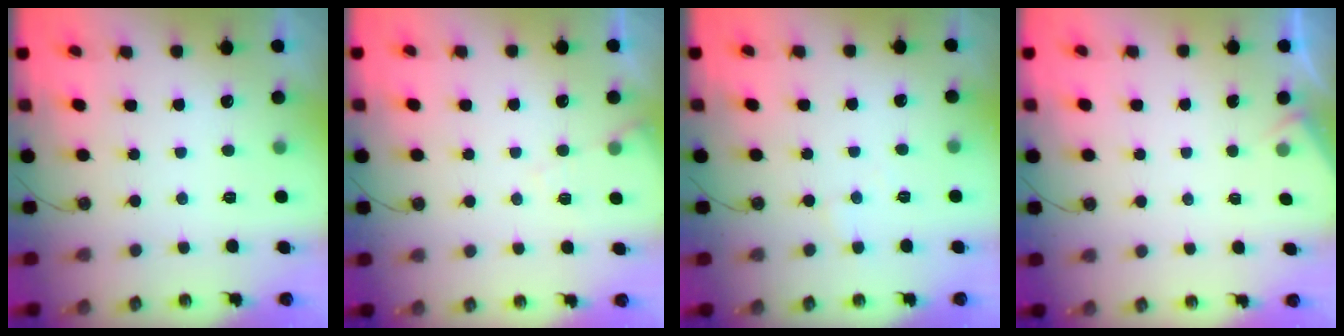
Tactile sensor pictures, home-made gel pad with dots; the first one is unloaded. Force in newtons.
{"total": 5.6, "press": 5.5, "slide": 0.8}
{"total": 3.1, "press": 3.0, "slide": 0.6}
{"total": 2.5, "press": 2.5, "slide": 0.4}